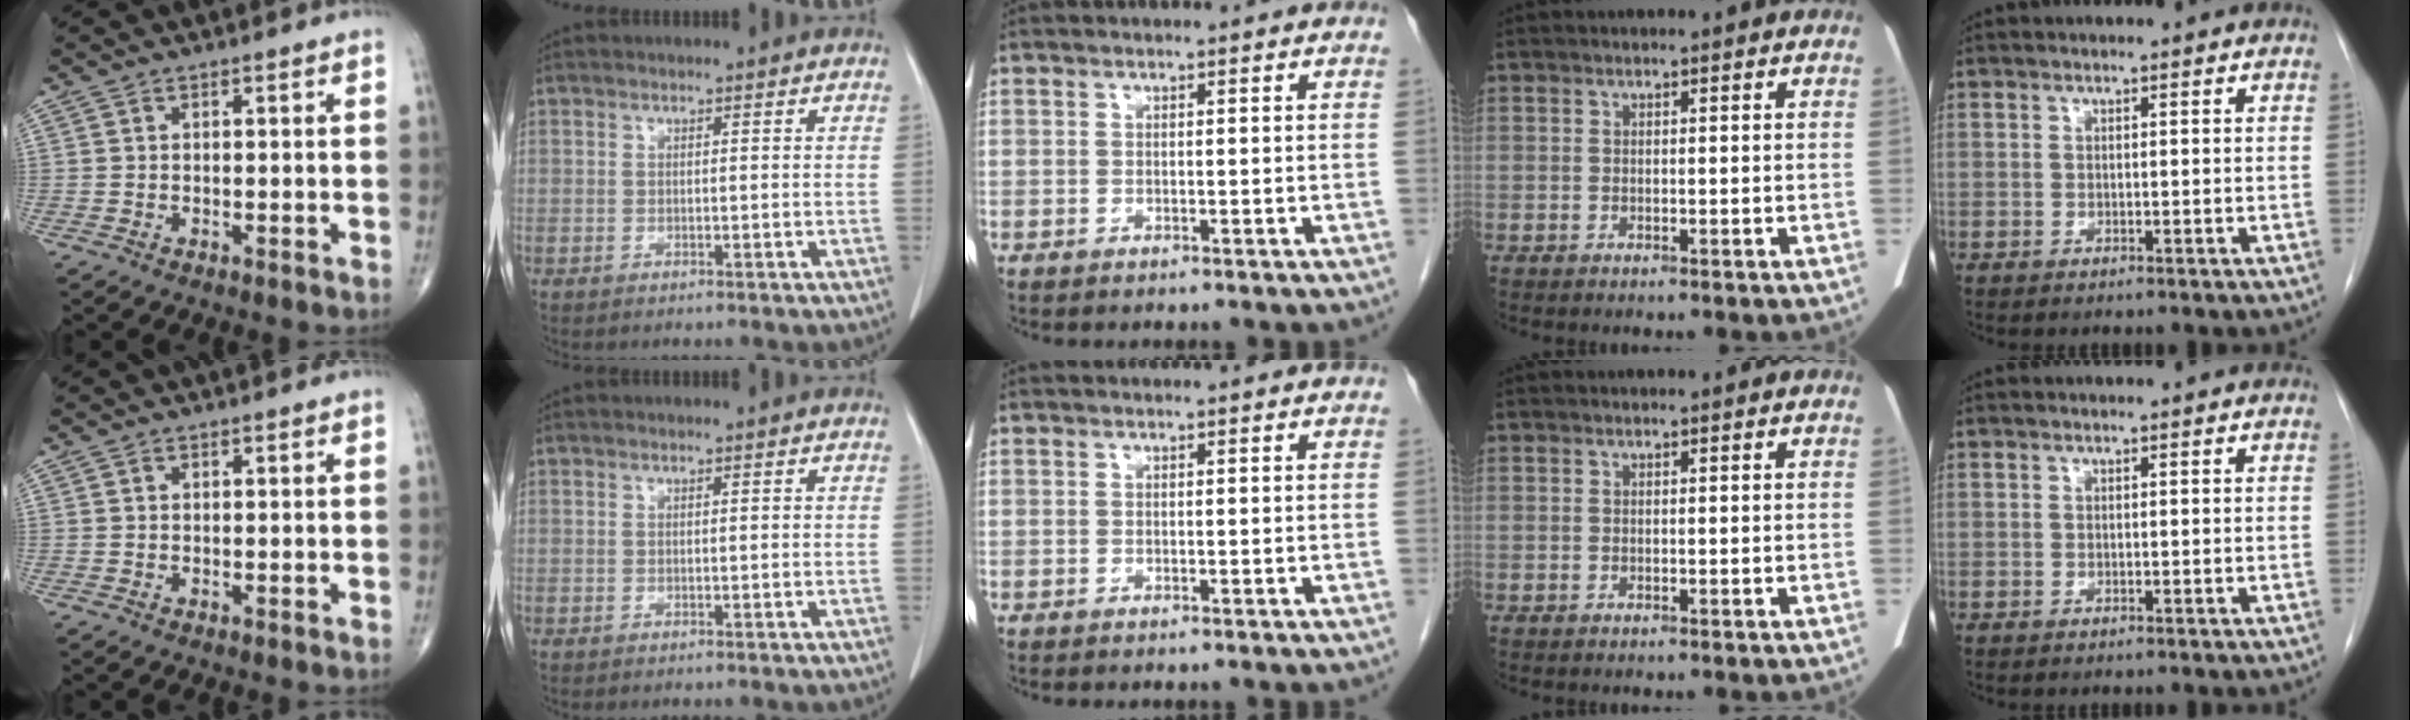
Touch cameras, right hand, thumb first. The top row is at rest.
{}